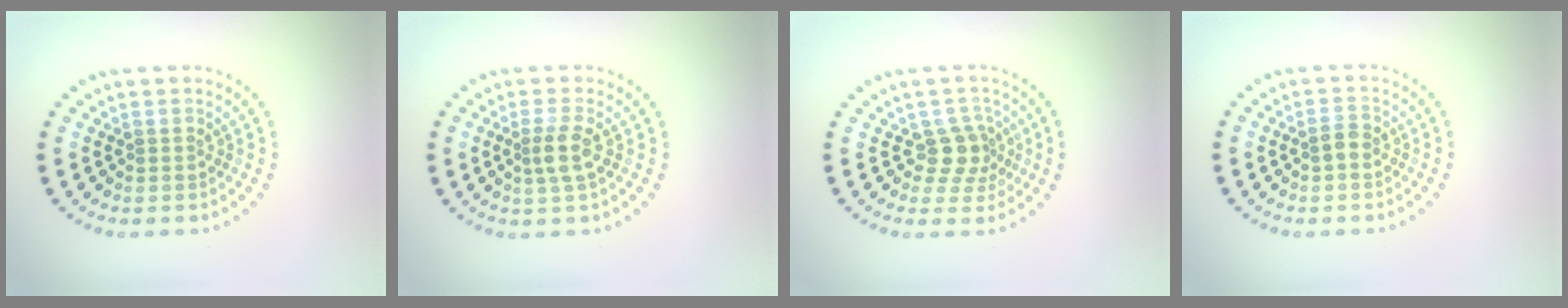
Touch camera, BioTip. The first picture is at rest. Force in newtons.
{"total": 2.2, "press": 1.7, "slide": 1.3}
{"total": 2.7, "press": 2.1, "slide": 1.8}
{"total": 1.2, "press": 1.2, "slide": 0.3}